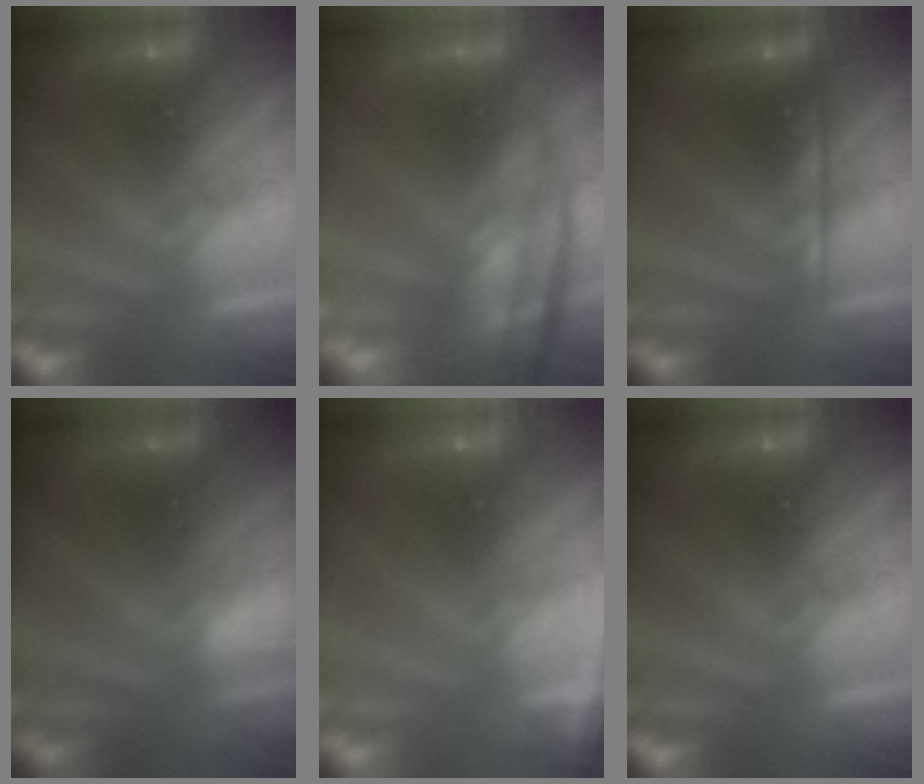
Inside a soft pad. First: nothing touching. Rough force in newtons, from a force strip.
{"total": 7.7}
{"total": 2.1}
{"total": 1.4}
{"total": 1.1}
{"total": 0.0}